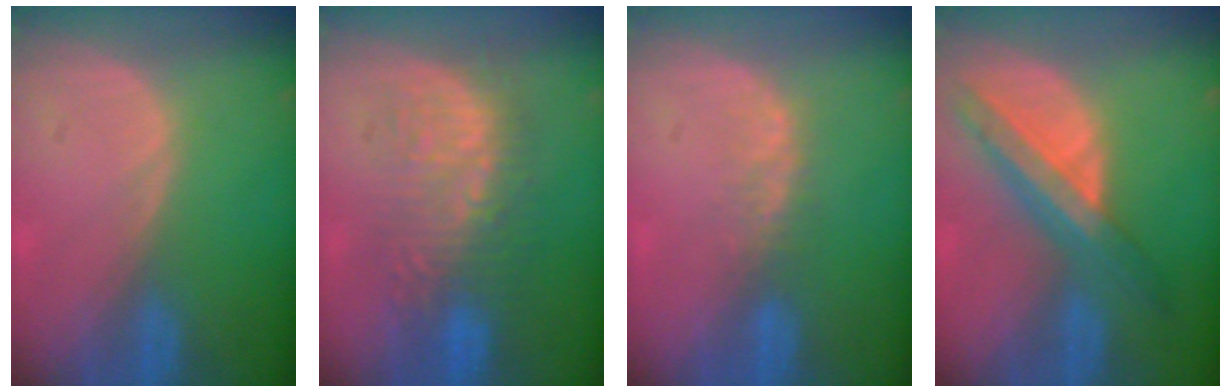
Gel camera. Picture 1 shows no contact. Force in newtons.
{"total": 9.0, "press": 8.8, "slide": 1.6}
{"total": 2.8, "press": 2.4, "slide": 1.5}
{"total": 8.5, "press": 7.3, "slide": 4.4}